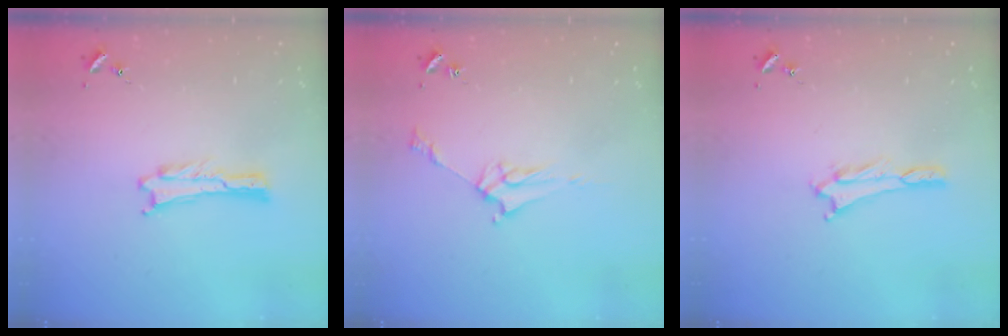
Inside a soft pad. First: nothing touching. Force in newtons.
{"total": 4.3, "press": 4.3, "slide": 0.5}
{"total": 0.7, "press": 0.7, "slide": 0.2}